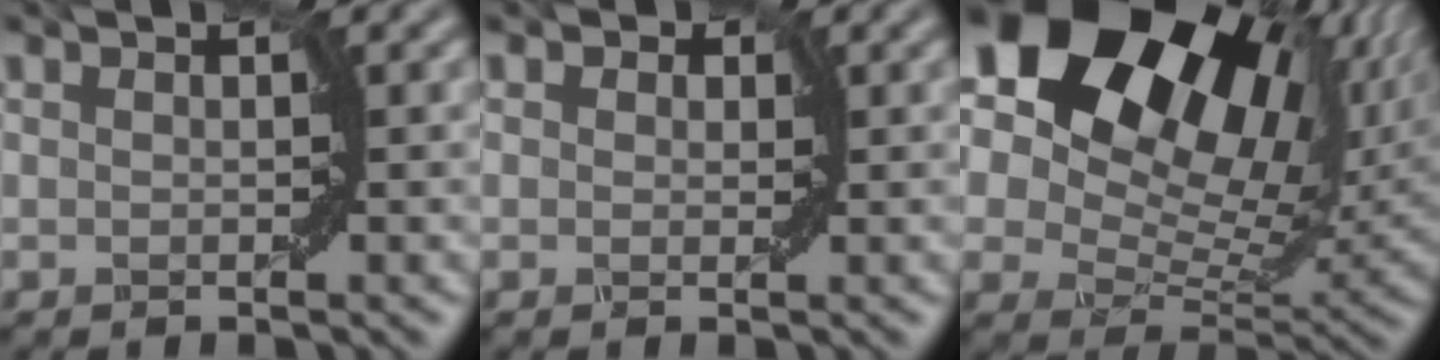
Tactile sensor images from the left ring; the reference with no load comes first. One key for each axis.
{"total": 1.5, "fx": 0.7, "fy": 1.1, "fz": 0.6, "tx": -0.008, "ty": 0.002, "tz": 0.001}
{"total": 21.2, "fx": 10.1, "fy": 13.1, "fz": 13.2, "tx": -0.227, "ty": 0.065, "tz": 0.161}